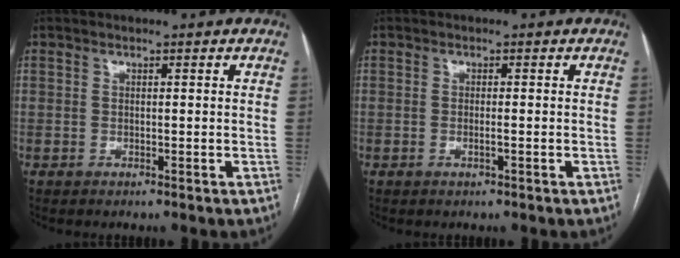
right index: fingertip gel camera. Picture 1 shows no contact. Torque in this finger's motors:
{"motor_torque": [-0.10, 0.21, -0.05, 0.00]}